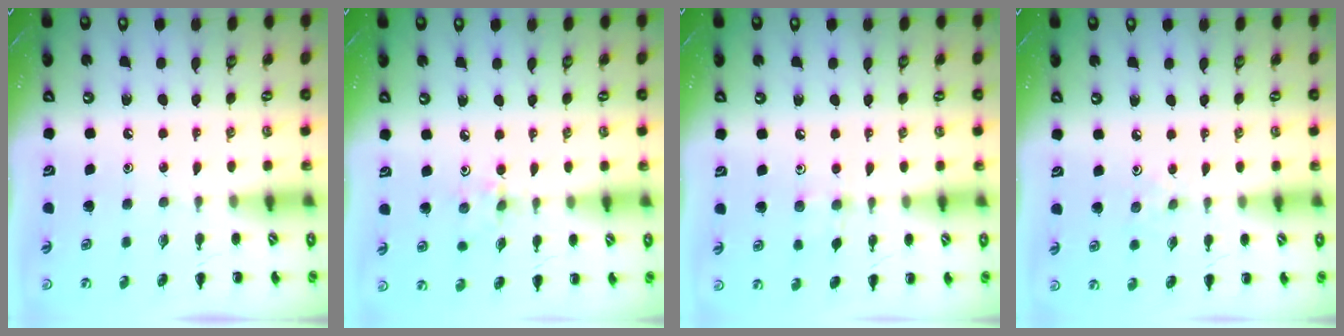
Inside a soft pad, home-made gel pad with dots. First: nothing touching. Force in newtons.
{"total": 2.4, "press": 2.3, "slide": 0.8}
{"total": 6.4, "press": 6.1, "slide": 1.9}
{"total": 2.5, "press": 2.3, "slide": 1.0}